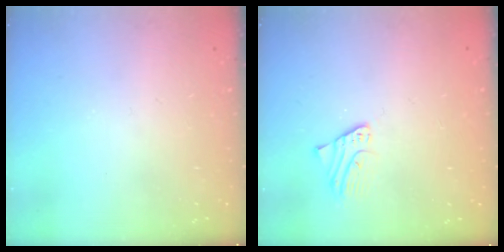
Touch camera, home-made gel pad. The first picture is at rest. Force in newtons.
{"total": 1.9, "press": 1.9, "slide": 0.1}